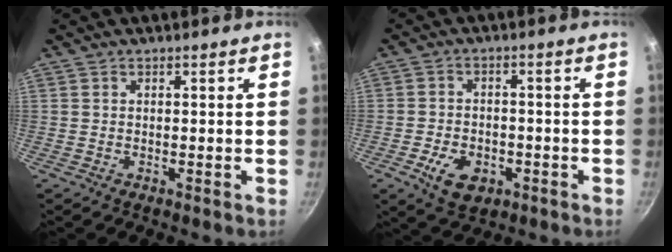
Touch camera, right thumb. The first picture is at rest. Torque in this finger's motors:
{"motor_torque": [-0.31, 0.02, -0.28, -0.02, 0.09]}